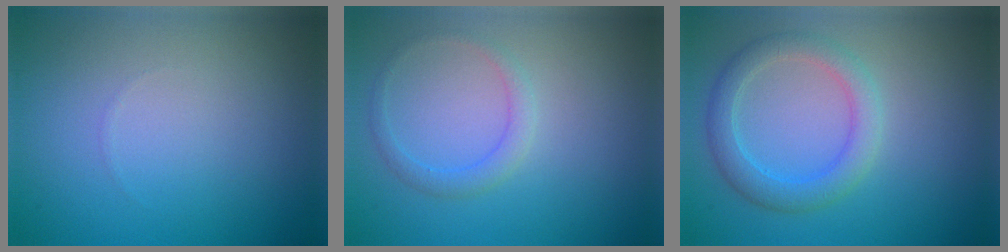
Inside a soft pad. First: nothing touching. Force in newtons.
{"total": 1.6, "press": 1.6, "slide": 0.2}
{"total": 3.3, "press": 3.3, "slide": 0.2}